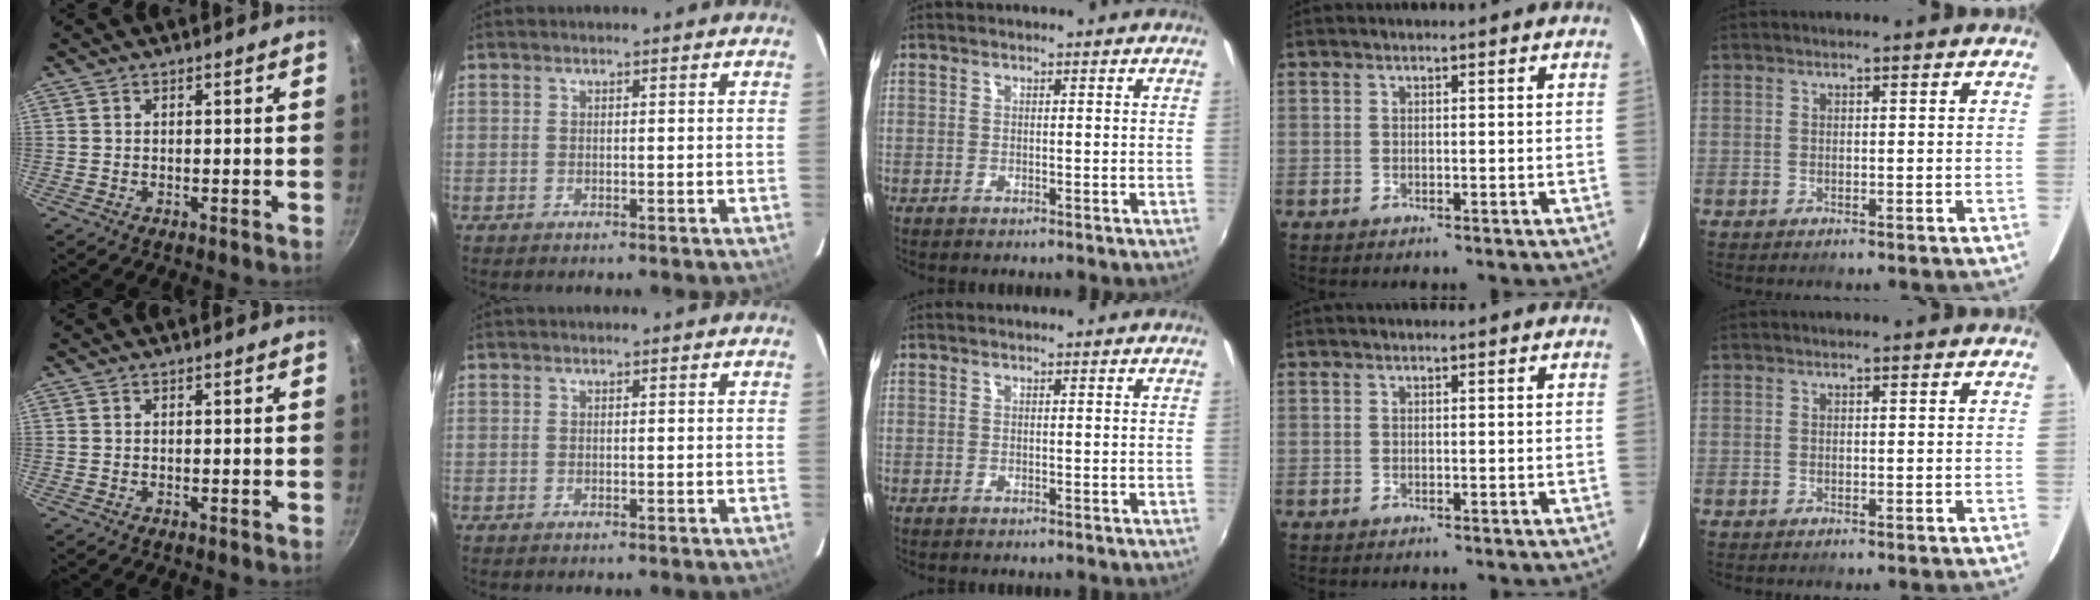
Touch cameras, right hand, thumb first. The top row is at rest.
{}